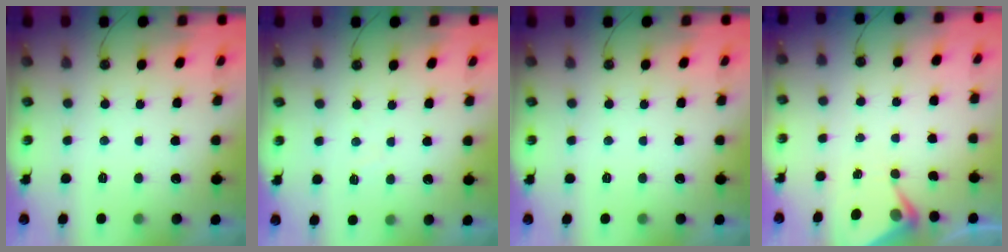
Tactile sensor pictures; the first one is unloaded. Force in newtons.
{"total": 5.1, "press": 5.0, "slide": 0.7}
{"total": 0.0}
{"total": 5.1, "press": 5.0, "slide": 0.4}